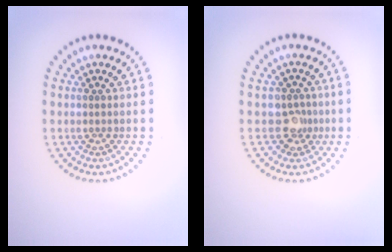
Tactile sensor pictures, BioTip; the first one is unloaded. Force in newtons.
{"total": 2.0, "press": 1.7, "slide": 1.1}